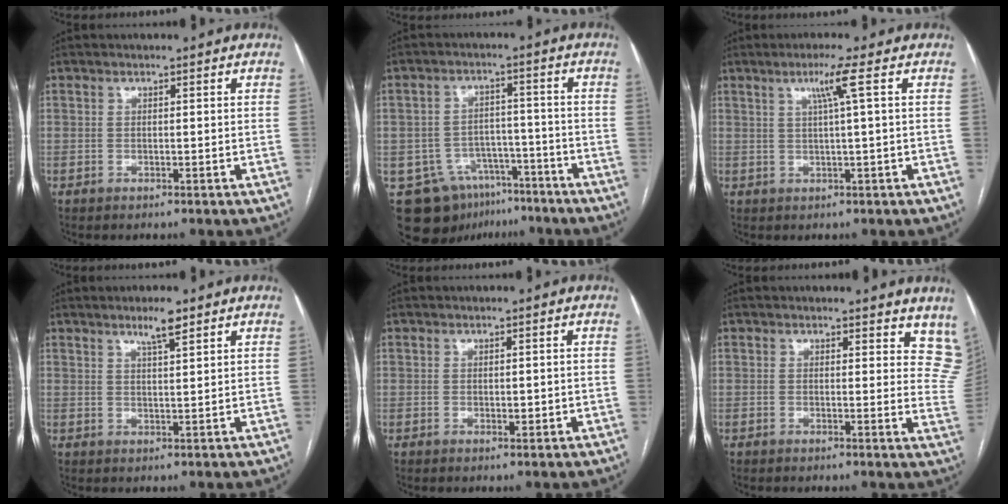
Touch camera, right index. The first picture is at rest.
{"total": 11.5, "force": [-7.6, 8.0, 3.4], "torque": [-0.047, 0.029, -0.111]}
{"total": 3.8, "force": [1.4, -1.1, 3.4], "torque": [-0.067, 0.001, 0.028]}
{"total": 3.6, "force": [2.5, 0.2, 2.5], "torque": [-0.047, -0.003, 0.044]}
{"total": 1.4, "force": [-0.1, 0.8, 1.1], "torque": [-0.011, -0.001, 0.000]}
{"total": 9.5, "force": [8.2, 3.8, 2.8], "torque": [0.013, -0.028, 0.062]}